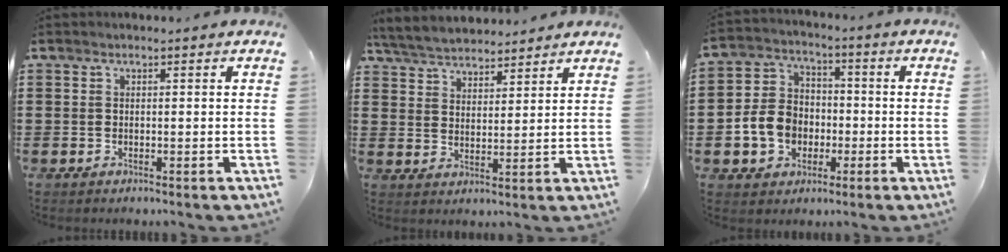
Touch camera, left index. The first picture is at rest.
{"total": 5.1, "force": [5.0, 1.0, 0.6], "torque": [-0.033, -0.015, 0.090]}
{"total": 8.0, "force": [-1.9, 6.7, 3.8], "torque": [-0.106, 0.019, -0.037]}